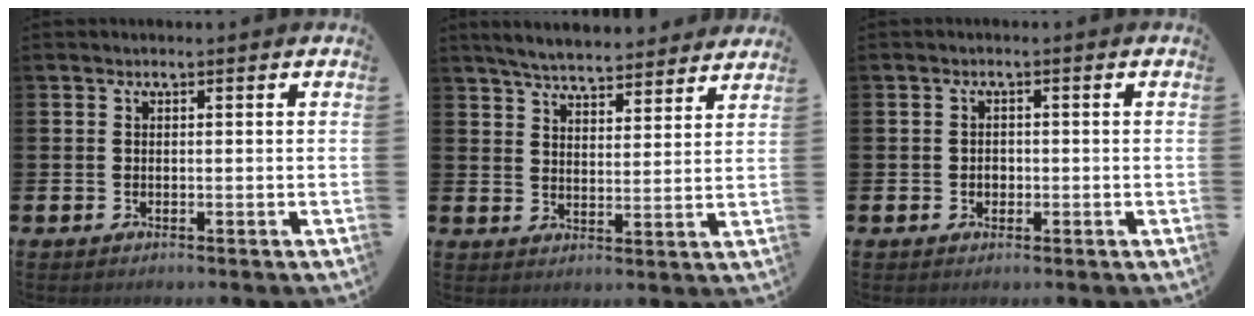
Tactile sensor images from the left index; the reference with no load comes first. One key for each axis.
{"total": 5.9, "fx": 5.8, "fy": 0.7, "fz": 1.0, "tx": -0.037, "ty": -0.035, "tz": 0.102}
{"total": 1.4, "fx": -0.2, "fy": 1.2, "fz": 0.7, "tx": -0.005, "ty": 0.003, "tz": -0.007}